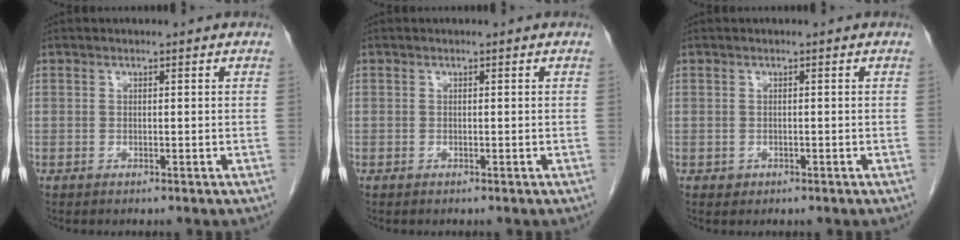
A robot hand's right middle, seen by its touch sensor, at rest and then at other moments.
{"total": 0.0}
{"total": 0.7, "force": [-0.3, 0.6, 0.1], "torque": [-0.004, 0.001, 0.000]}